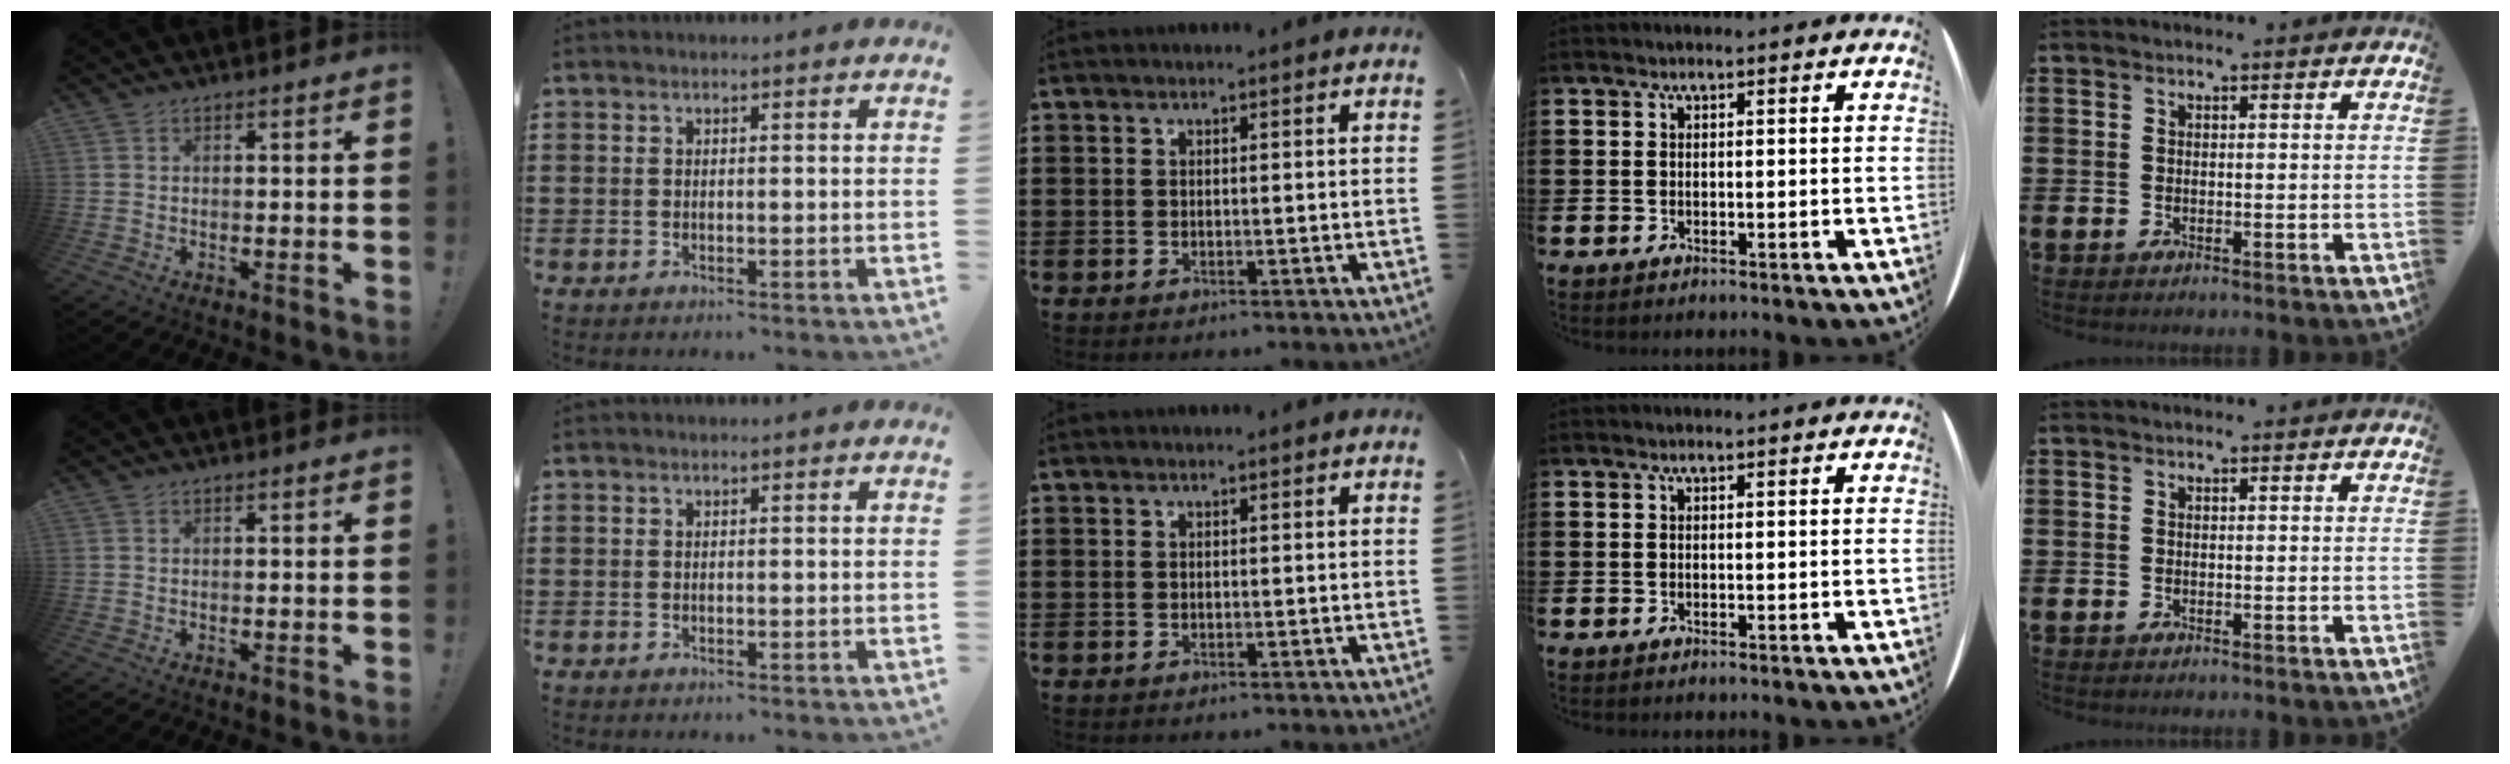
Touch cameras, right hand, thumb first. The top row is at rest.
{}